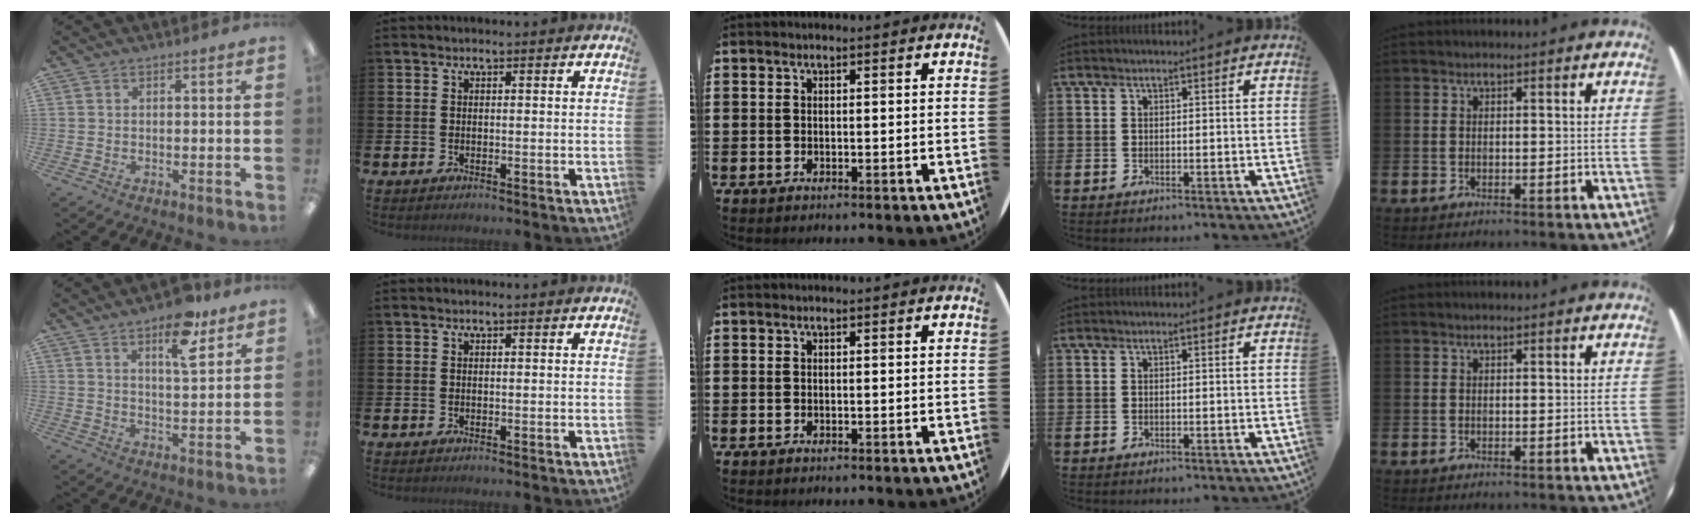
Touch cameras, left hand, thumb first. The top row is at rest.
{"thumb": {"total": 11.5, "force": [7.2, 4.3, 7.9], "torque": [-0.114, -0.033, 0.120]}}